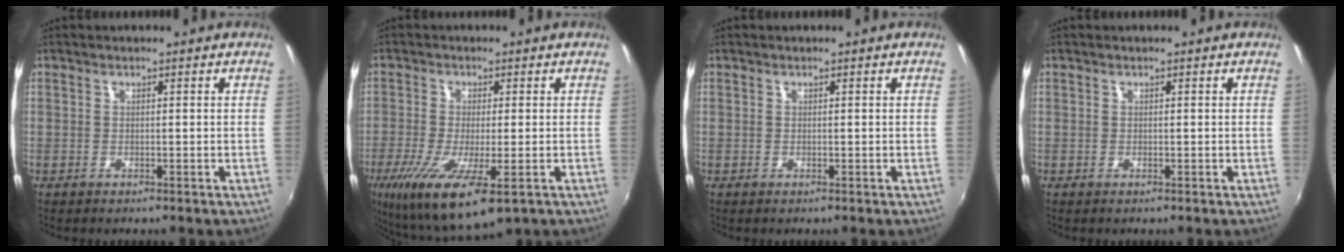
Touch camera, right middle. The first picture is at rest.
{"total": 15.0, "force": [-7.0, 4.2, 12.6], "torque": [-0.259, -0.059, -0.116]}
{"total": 0.0}
{"total": 0.0}